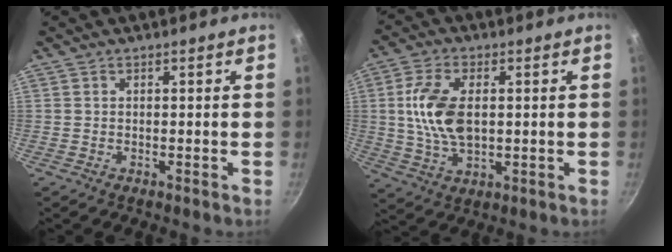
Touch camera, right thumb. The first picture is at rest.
{"total": 11.6, "force": [1.2, 6.4, 9.6], "torque": [-0.195, -0.002, 0.026]}